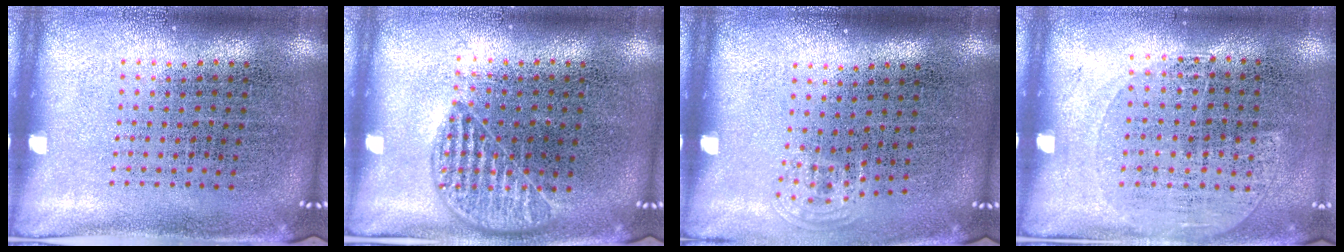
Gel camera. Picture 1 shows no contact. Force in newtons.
{"total": 1.0, "press": 0.9, "slide": 0.4}
{"total": 0.8, "press": 0.5, "slide": 0.6}
{"total": 1.2, "press": 1.0, "slide": 0.7}